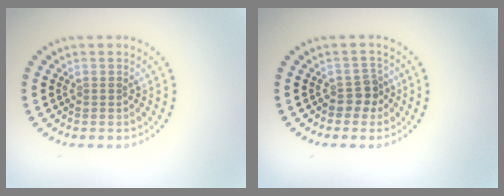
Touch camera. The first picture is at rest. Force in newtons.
{"total": 2.0, "press": 1.7, "slide": 1.2}